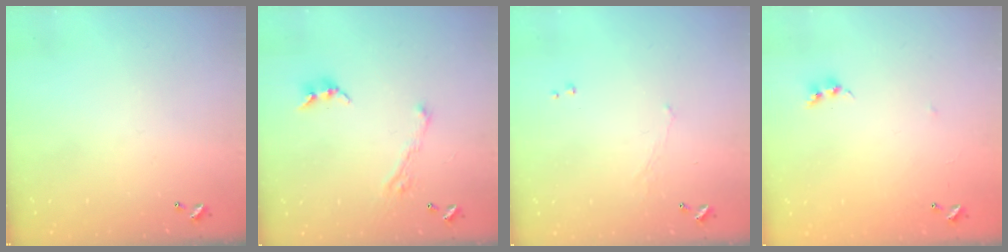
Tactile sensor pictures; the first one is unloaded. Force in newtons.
{"total": 3.7, "press": 3.6, "slide": 0.7}
{"total": 1.1, "press": 1.0, "slide": 0.6}
{"total": 5.2, "press": 5.2, "slide": 0.6}